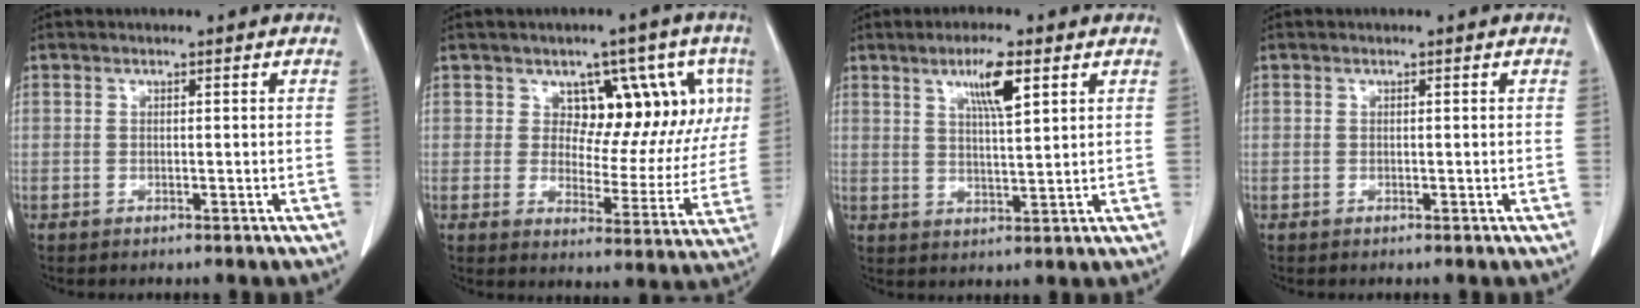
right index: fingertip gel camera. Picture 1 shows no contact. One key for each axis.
{"total": 11.4, "fx": 4.6, "fy": 6.9, "fz": 7.9, "tx": -0.077, "ty": 0.023, "tz": 0.067}
{"total": 6.2, "fx": 3.2, "fy": 0.6, "fz": 5.3, "tx": -0.095, "ty": -0.001, "tz": 0.054}
{"total": 0.0}